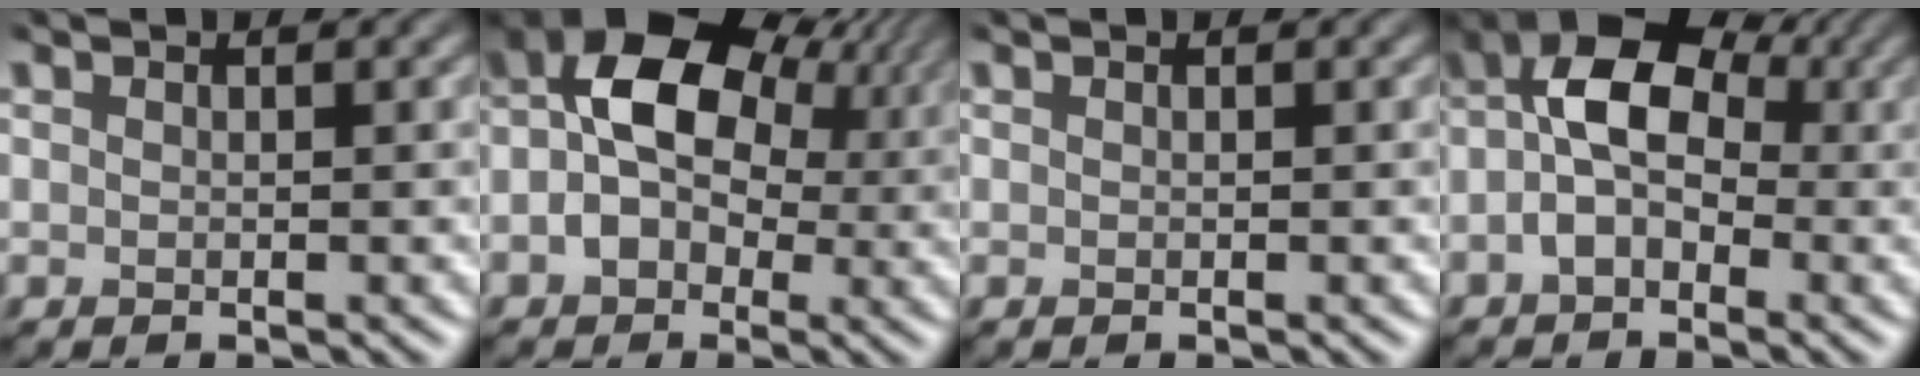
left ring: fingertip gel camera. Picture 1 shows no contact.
{"total": 9.5, "force": [0.0, 7.0, 6.4], "torque": [-0.119, -0.001, 0.005]}
{"total": 0.0}
{"total": 6.0, "force": [-1.4, 4.1, 4.2], "torque": [-0.081, 0.009, -0.025]}